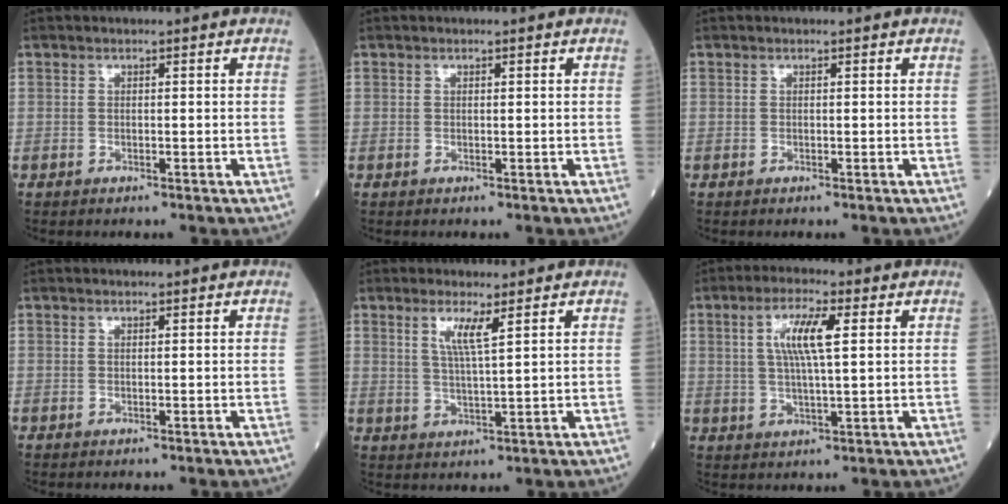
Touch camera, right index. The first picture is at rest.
{"total": 0.0}
{"total": 0.0}
{"total": 0.0}
{"total": 4.1, "force": [2.0, -0.2, 3.5], "torque": [-0.071, -0.006, 0.040]}
{"total": 7.2, "force": [1.9, 0.9, 6.8], "torque": [-0.136, 0.007, 0.037]}